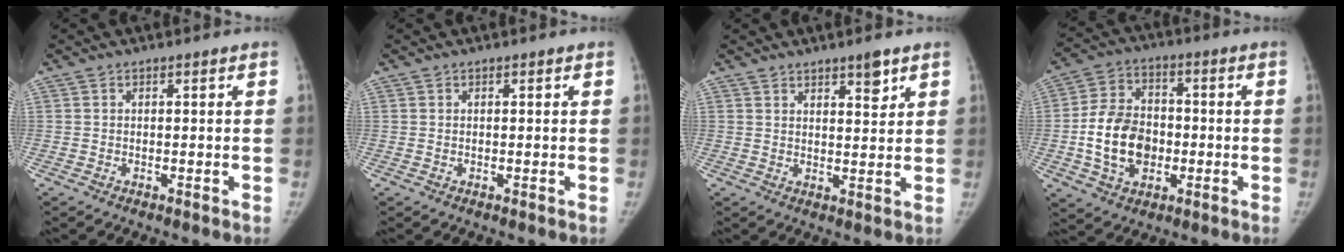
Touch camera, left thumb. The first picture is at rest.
{"total": 0.0}
{"total": 4.2, "force": [2.9, 1.4, 2.7], "torque": [-0.023, -0.019, 0.043]}
{"total": 13.5, "force": [-2.2, 9.9, 8.9], "torque": [-0.138, 0.021, -0.039]}